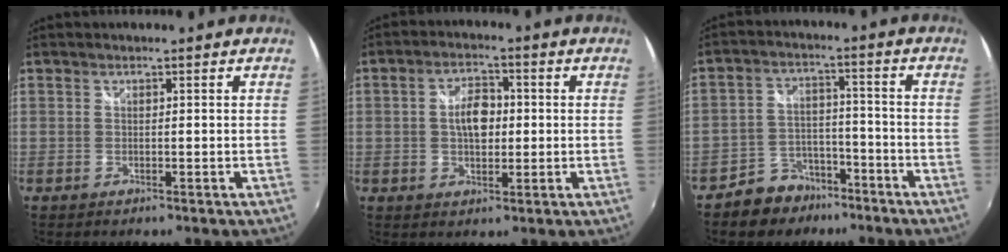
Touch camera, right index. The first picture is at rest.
{"total": 6.4, "force": [0.2, 3.8, 5.2], "torque": [-0.090, 0.012, 0.005]}
{"total": 8.5, "force": [-6.2, 5.6, 1.5], "torque": [-0.040, 0.027, -0.090]}